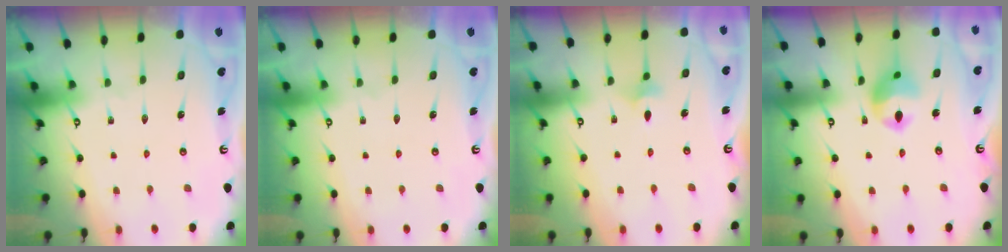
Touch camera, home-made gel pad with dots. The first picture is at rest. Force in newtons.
{"total": 0.0}
{"total": 3.4, "press": 3.3, "slide": 0.8}
{"total": 10.3, "press": 10.2, "slide": 0.8}